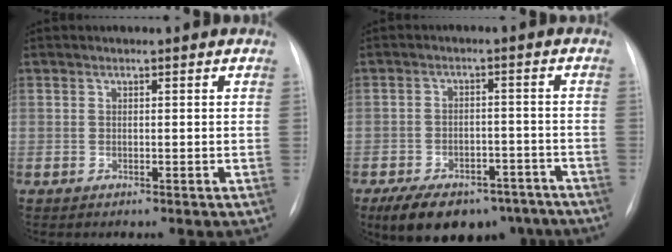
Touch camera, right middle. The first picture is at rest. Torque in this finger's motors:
{"motor_torque": [1.08, -1.06, 0.15, 0.06]}